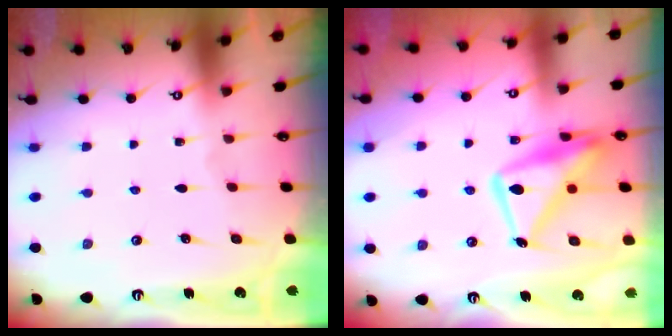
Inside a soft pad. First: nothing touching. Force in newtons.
{"total": 16.5, "press": 16.4, "slide": 1.5}